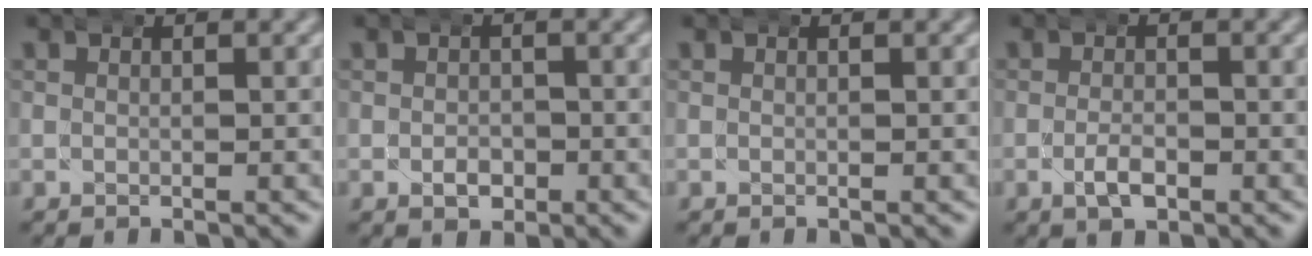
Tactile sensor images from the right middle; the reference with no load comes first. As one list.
[{"total": 1.9, "force": [-0.8, 1.5, 0.9], "torque": [-0.015, -0.008, -0.009]}, {"total": 0.0}, {"total": 2.6, "force": [-1.4, 1.3, 1.7], "torque": [-0.031, -0.007, -0.021]}]